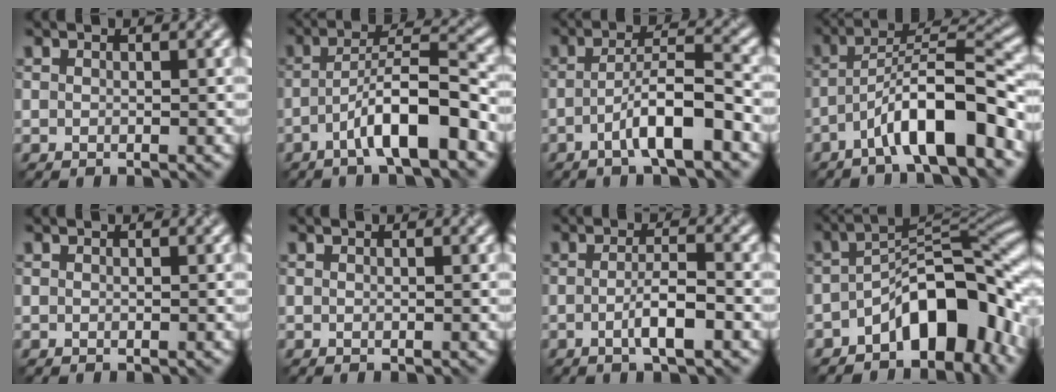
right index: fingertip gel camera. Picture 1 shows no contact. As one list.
[{"total": 7.1, "force": [-3.2, 1.4, 6.2], "torque": [-0.103, 0.021, -0.055]}, {"total": 5.5, "force": [-2.2, 1.0, 4.9], "torque": [-0.080, 0.015, -0.041]}, {"total": 8.5, "force": [-4.4, 1.5, 7.1], "torque": [-0.112, 0.025, -0.073]}, {"total": 0.0}, {"total": 0.0}, {"total": 3.2, "force": [-1.0, 0.6, 3.0], "torque": [-0.052, 0.004, -0.020]}, {"total": 9.3, "force": [-4.5, 4.0, 7.1], "torque": [-0.083, 0.020, -0.083]}]